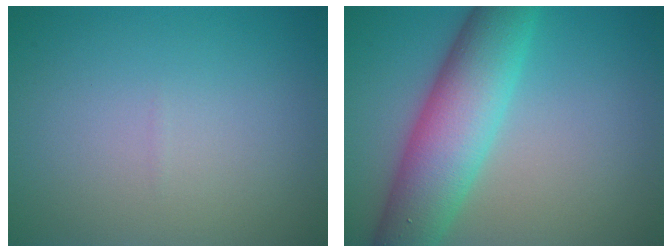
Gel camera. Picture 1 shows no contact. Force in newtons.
{"total": 8.2, "press": 8.2, "slide": 0.2}